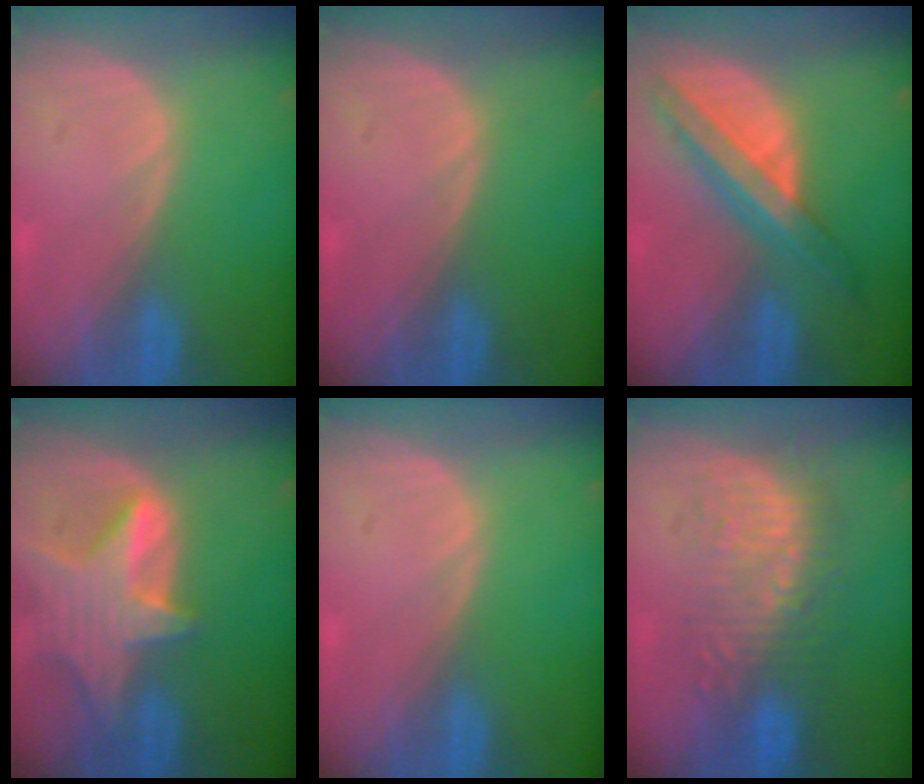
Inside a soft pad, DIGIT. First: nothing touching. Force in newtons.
{"total": 0.0}
{"total": 8.2, "press": 7.0, "slide": 4.3}
{"total": 8.1, "press": 7.4, "slide": 3.4}
{"total": 0.0}
{"total": 8.9, "press": 8.6, "slide": 2.0}